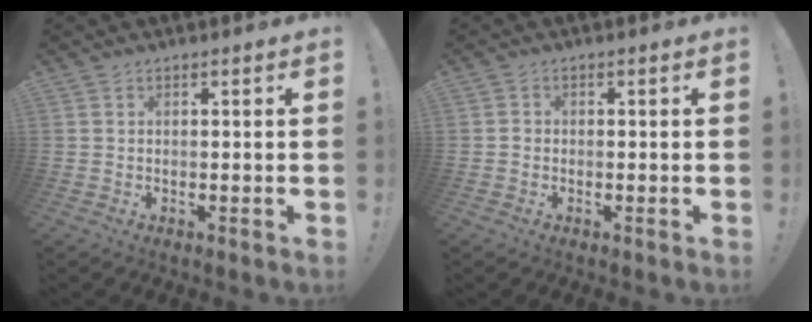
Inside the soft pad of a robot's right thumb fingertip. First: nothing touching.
{"total": 1.0, "force": [-0.6, 0.8, 0.3], "torque": [-0.009, 0.006, -0.010]}